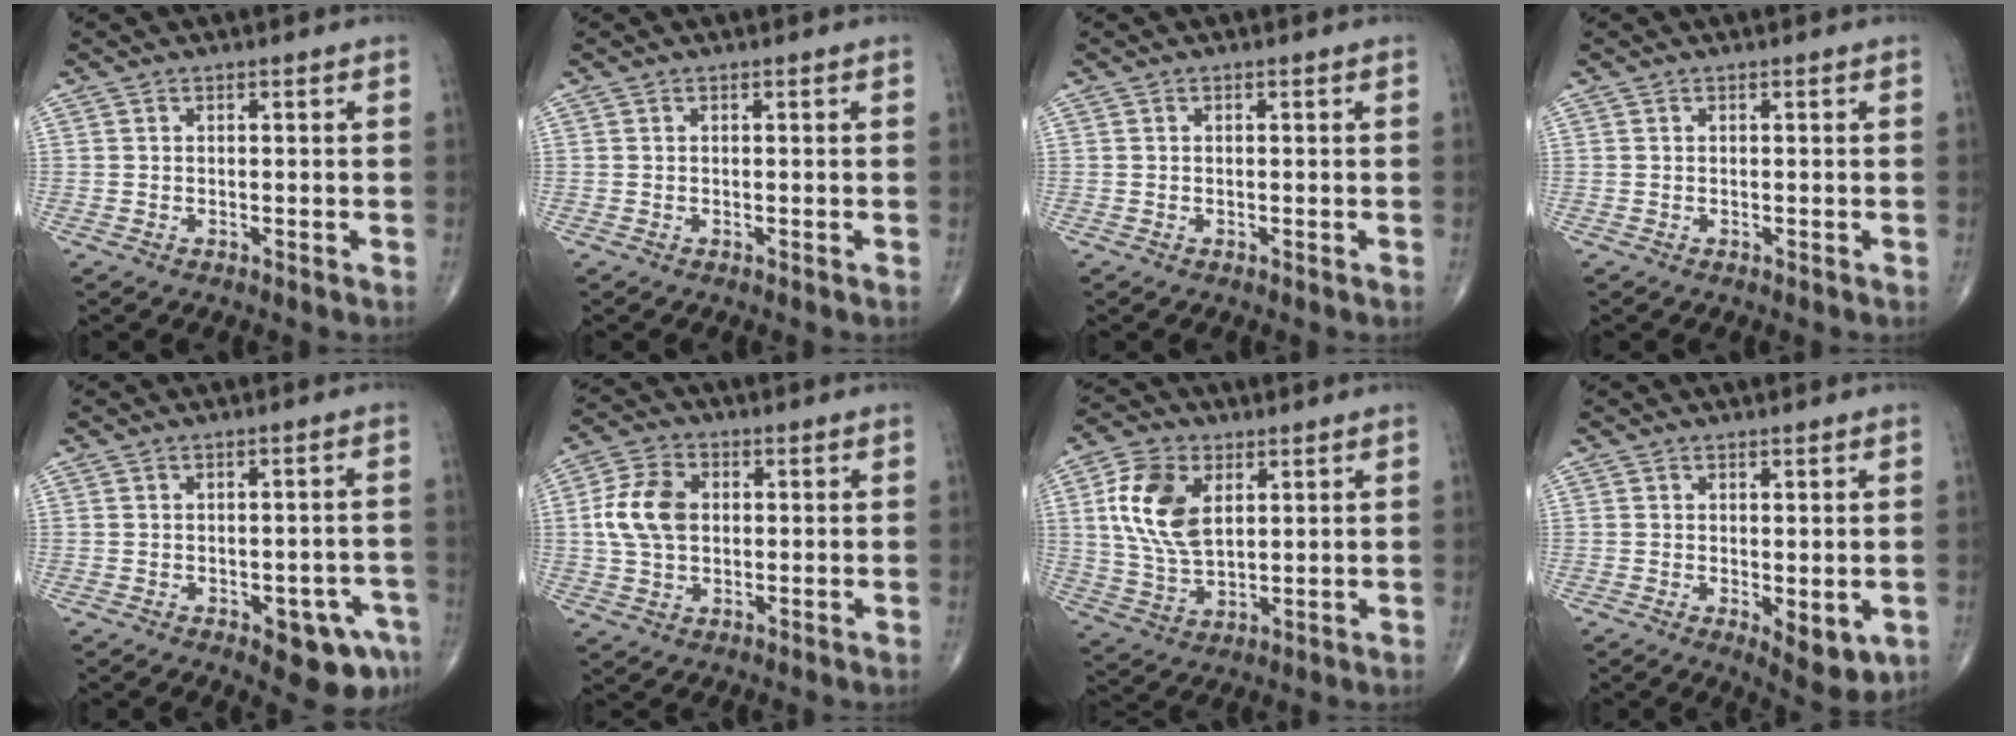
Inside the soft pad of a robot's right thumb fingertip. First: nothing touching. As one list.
[{"total": 0.0}, {"total": 0.0}, {"total": 0.0}, {"total": 8.3, "force": [-3.8, 3.5, 6.4], "torque": [-0.053, 0.016, -0.040]}, {"total": 9.4, "force": [0.9, 6.6, 6.6], "torque": [-0.122, 0.009, 0.016]}, {"total": 12.8, "force": [3.7, 7.7, 9.6], "torque": [-0.181, -0.010, 0.073]}, {"total": 6.2, "force": [-1.2, 2.6, 5.5], "torque": [-0.063, -0.017, -0.007]}]